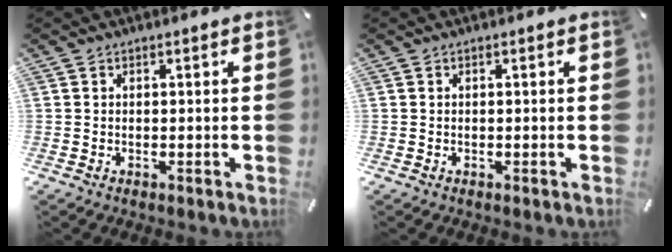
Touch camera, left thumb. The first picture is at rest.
{"total": 0.0}